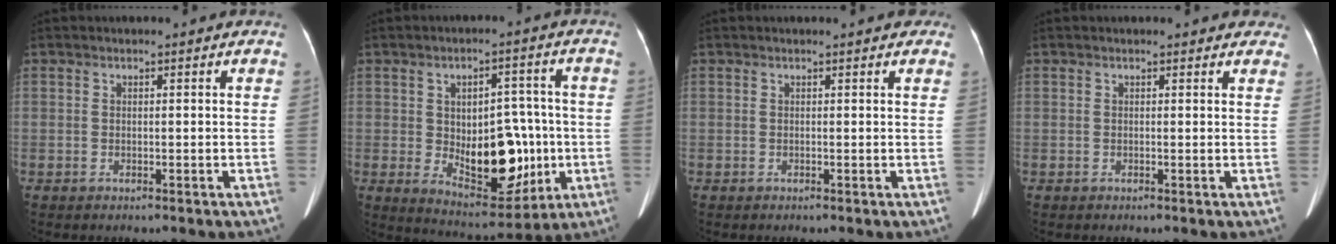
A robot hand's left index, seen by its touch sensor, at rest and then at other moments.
{"total": 12.9, "force": [-1.4, 6.8, 10.8], "torque": [-0.157, 0.010, -0.003]}
{"total": 3.4, "force": [2.9, 1.1, 1.5], "torque": [-0.015, 0.011, 0.021]}
{"total": 4.4, "force": [3.9, 1.5, 1.3], "torque": [-0.004, 0.006, 0.031]}